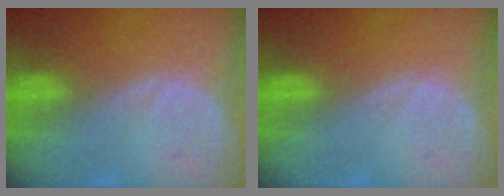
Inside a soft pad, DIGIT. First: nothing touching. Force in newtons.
{"total": 0.0}